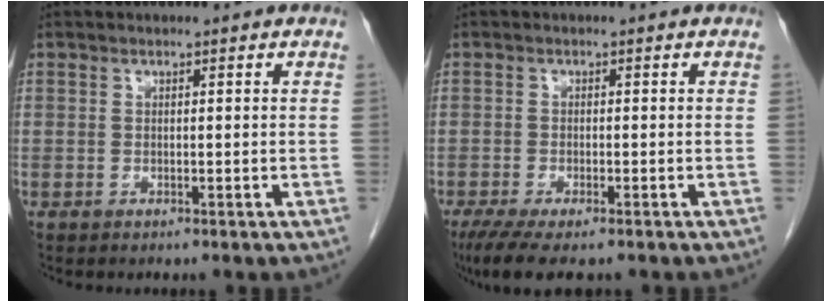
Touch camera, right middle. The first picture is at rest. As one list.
[{"total": 6.8, "force": [-5.0, 1.6, 4.2], "torque": [-0.067, -0.016, -0.080]}]